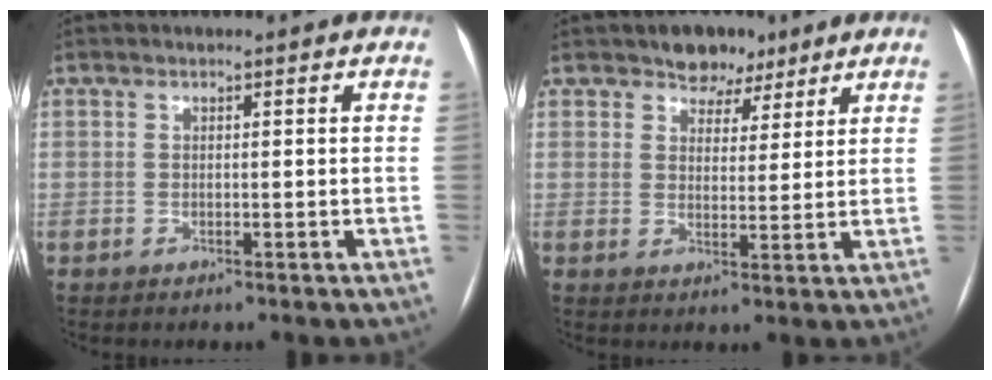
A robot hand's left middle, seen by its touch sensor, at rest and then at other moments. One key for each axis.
{"total": 5.4, "fx": 4.0, "fy": 3.3, "fz": 1.6, "tx": -0.013, "ty": 0.004, "tz": 0.061}